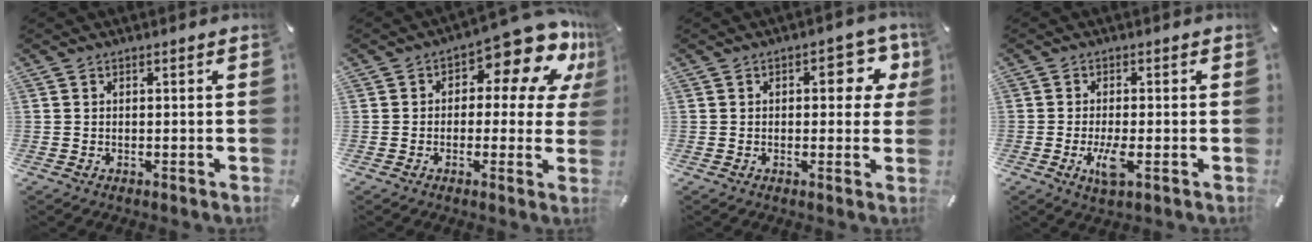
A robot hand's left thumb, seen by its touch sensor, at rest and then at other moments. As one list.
[{"total": 13.2, "force": [7.5, 5.8, 9.2], "torque": [-0.120, -0.060, 0.126]}, {"total": 7.6, "force": [1.9, 4.1, 6.2], "torque": [-0.066, -0.005, 0.022]}, {"total": 5.7, "force": [-1.5, 1.6, 5.2], "torque": [-0.111, -0.013, -0.027]}]